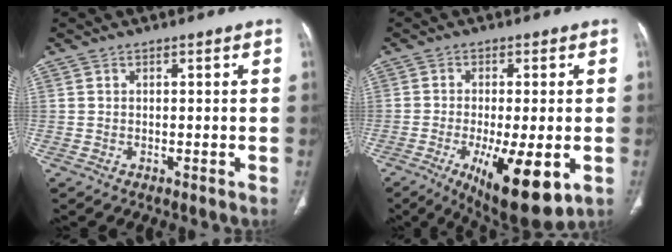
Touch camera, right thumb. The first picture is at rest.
{"total": 14.4, "force": [-4.8, 4.5, 12.8], "torque": [-0.192, -0.017, -0.061]}